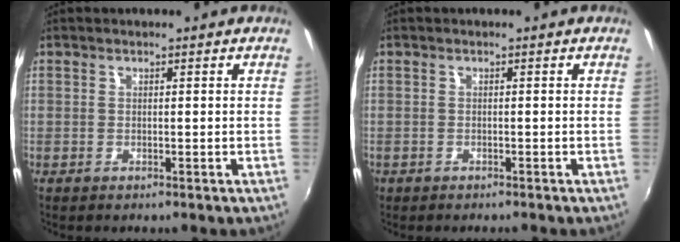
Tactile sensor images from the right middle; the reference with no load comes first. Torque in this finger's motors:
{"motor_torque": [-0.05, 0.06, -0.04, 0.00]}